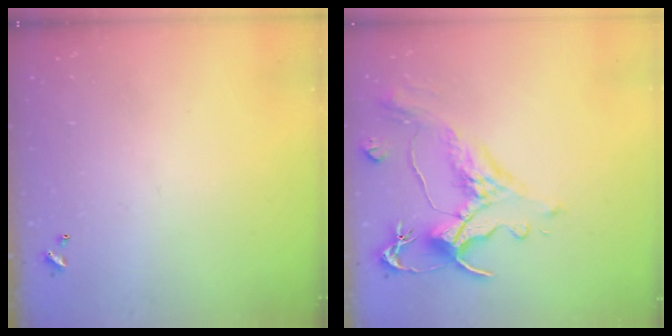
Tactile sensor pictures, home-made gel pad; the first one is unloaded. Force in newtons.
{"total": 1.6, "press": 0.4, "slide": 1.5}